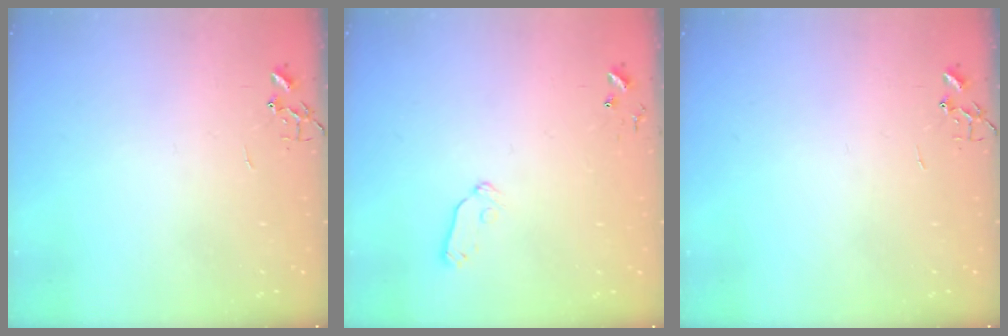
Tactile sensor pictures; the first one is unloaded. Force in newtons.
{"total": 6.8, "press": 6.7, "slide": 0.8}
{"total": 0.0}